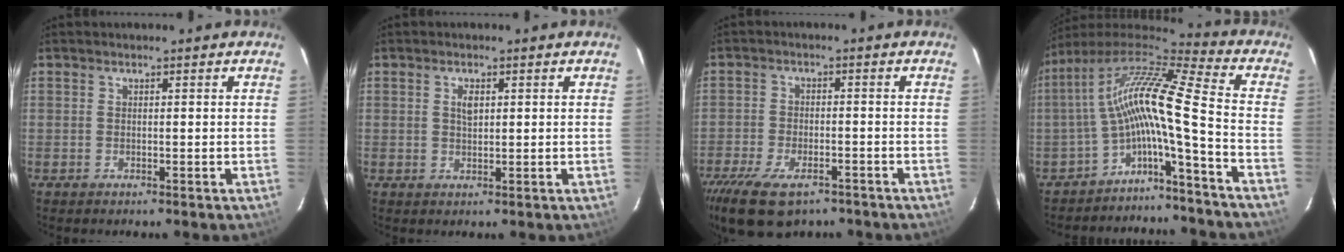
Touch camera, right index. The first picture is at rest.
{"total": 2.6, "force": [0.5, 1.3, 2.2], "torque": [-0.043, 0.004, 0.010]}
{"total": 12.9, "force": [-9.0, 5.8, 7.2], "torque": [-0.166, -0.031, -0.151]}
{"total": 11.9, "force": [-4.0, -1.3, 11.1], "torque": [-0.190, -0.002, -0.083]}